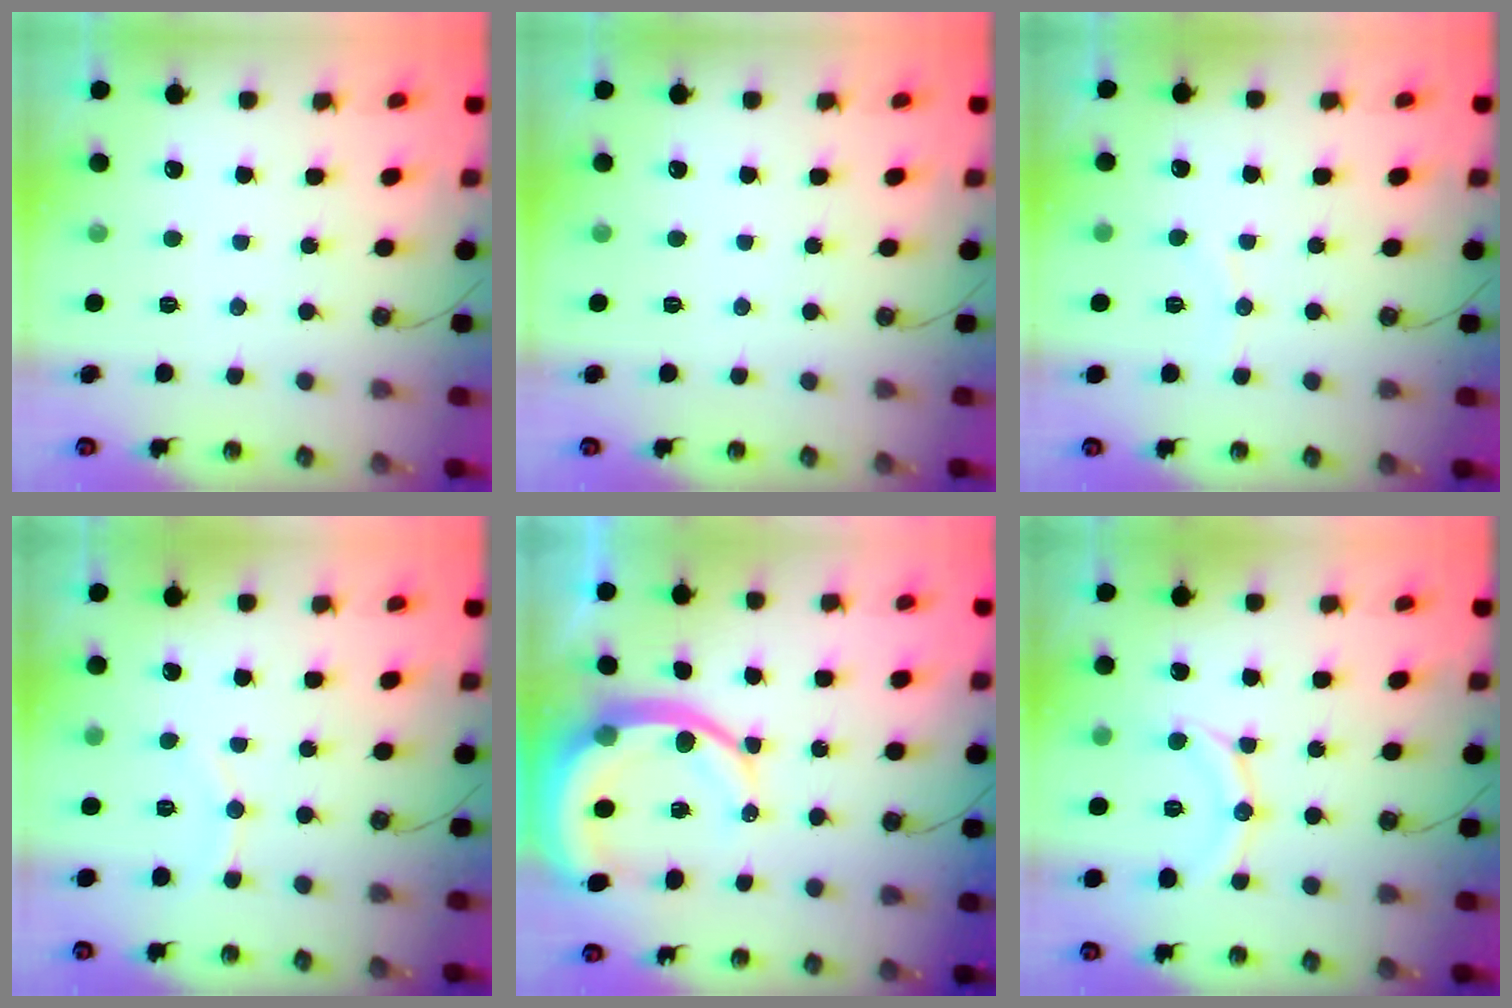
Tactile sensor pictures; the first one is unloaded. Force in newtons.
{"total": 0.0}
{"total": 4.6, "press": 4.6, "slide": 0.6}
{"total": 5.3, "press": 5.2, "slide": 1.3}
{"total": 12.9, "press": 12.8, "slide": 1.6}
{"total": 11.9, "press": 11.8, "slide": 0.9}